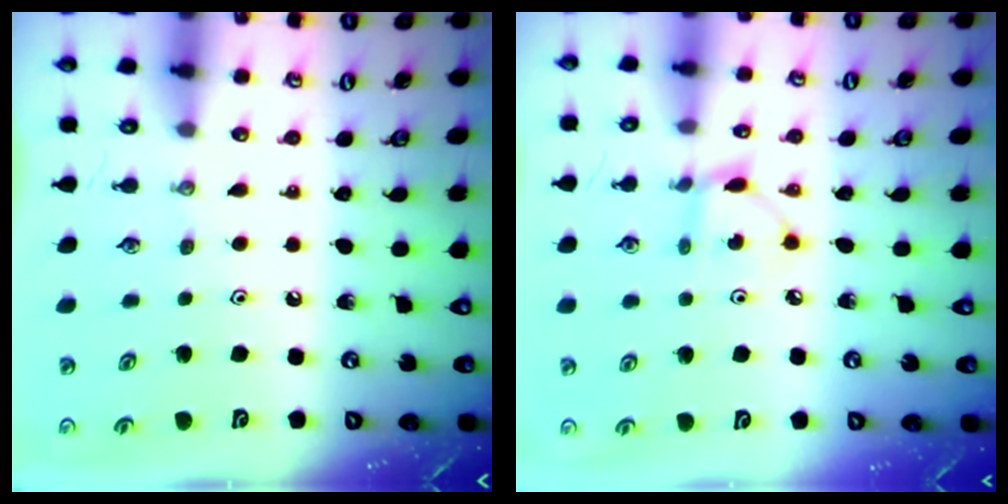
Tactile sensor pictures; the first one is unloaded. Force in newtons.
{"total": 3.9, "press": 3.9, "slide": 0.2}